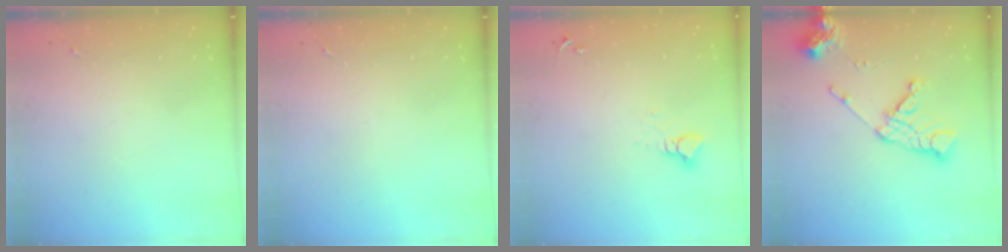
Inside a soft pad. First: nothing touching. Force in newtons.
{"total": 0.0}
{"total": 3.5, "press": 3.5, "slide": 0.2}
{"total": 14.4, "press": 14.3, "slide": 1.9}